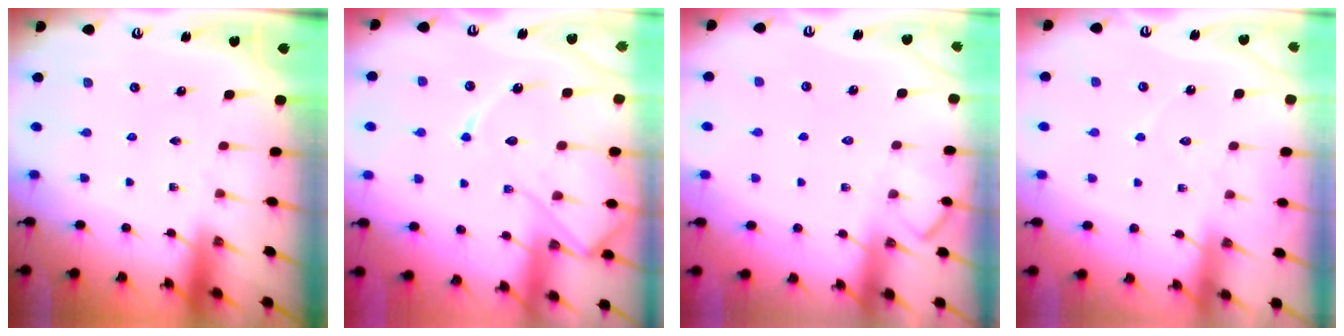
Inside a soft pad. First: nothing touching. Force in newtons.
{"total": 13.7, "press": 13.6, "slide": 1.3}
{"total": 4.6, "press": 4.5, "slide": 0.6}
{"total": 5.8, "press": 5.8, "slide": 0.7}